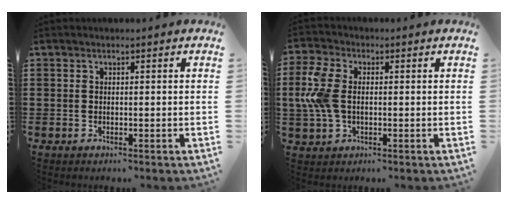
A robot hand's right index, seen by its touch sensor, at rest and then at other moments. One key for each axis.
{"total": 7.5, "fx": 0.4, "fy": 4.6, "fz": 5.9, "tx": -0.160, "ty": 0.002, "tz": -0.003}